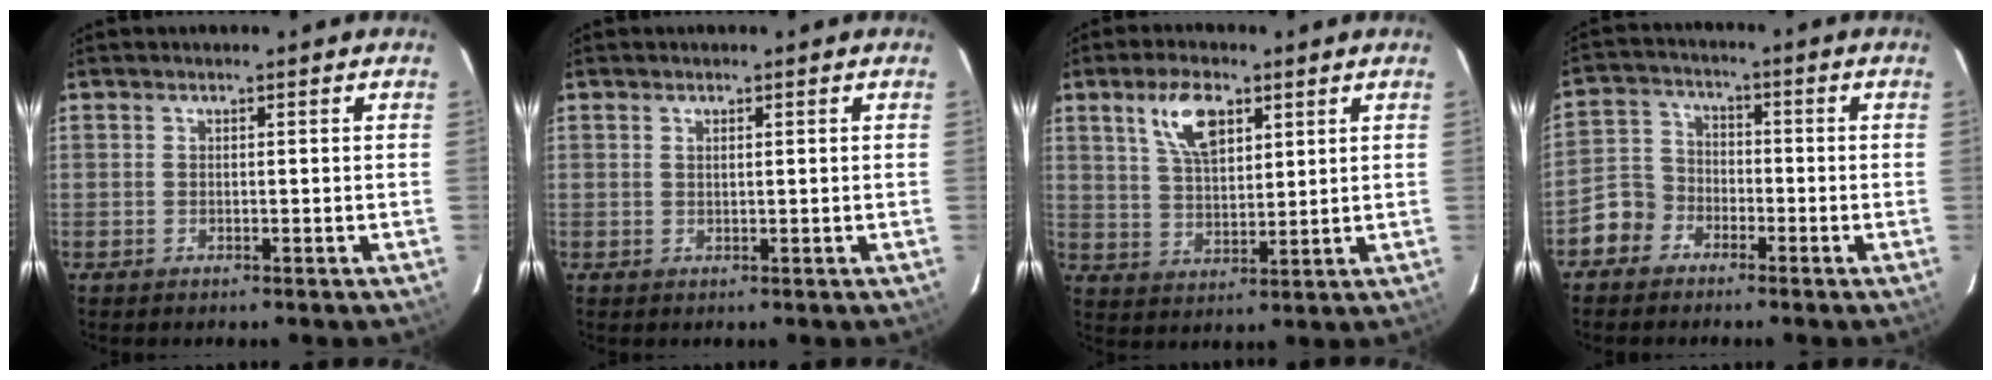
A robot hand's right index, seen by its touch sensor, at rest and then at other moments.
{"total": 0.7, "force": [0.4, 0.2, 0.6], "torque": [-0.012, 0.002, 0.007]}
{"total": 8.8, "force": [4.4, 4.0, 6.5], "torque": [-0.121, 0.013, 0.085]}
{"total": 7.1, "force": [-4.2, 5.6, 1.1], "torque": [-0.032, 0.032, -0.089]}